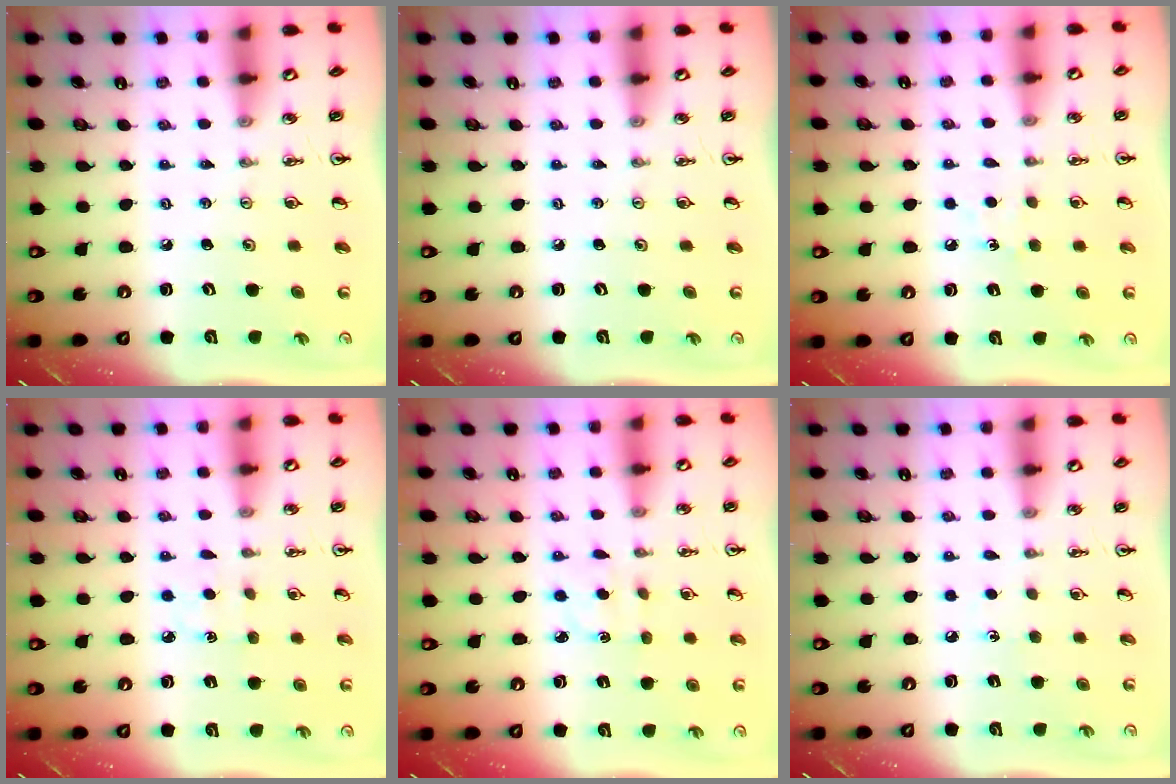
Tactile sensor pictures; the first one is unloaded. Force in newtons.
{"total": 0.0}
{"total": 6.3, "press": 6.2, "slide": 0.8}
{"total": 2.9, "press": 2.9, "slide": 0.3}
{"total": 2.0, "press": 1.9, "slide": 0.6}
{"total": 3.9, "press": 3.9, "slide": 0.6}